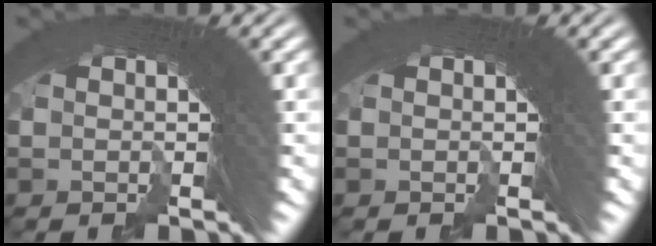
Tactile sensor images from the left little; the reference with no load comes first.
{"total": 0.0}